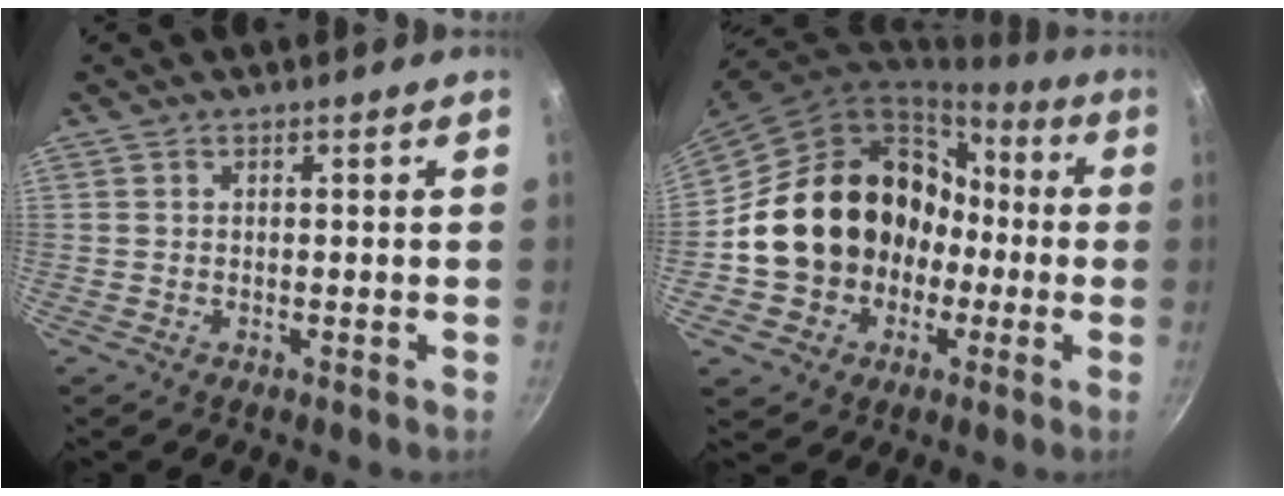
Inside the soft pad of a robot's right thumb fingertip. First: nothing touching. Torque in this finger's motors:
{"motor_torque": [2.44, 2.57, 1.05, -0.99, 0.31]}